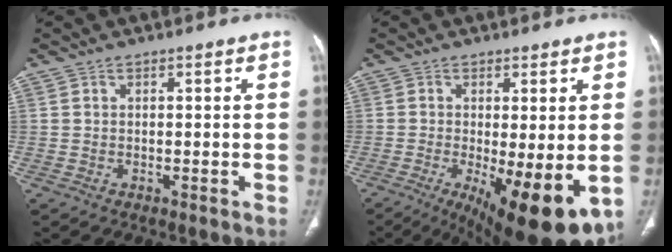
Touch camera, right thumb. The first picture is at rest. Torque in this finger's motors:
{"motor_torque": [1.46, 3.44, 0.06, -0.05, 0.15]}